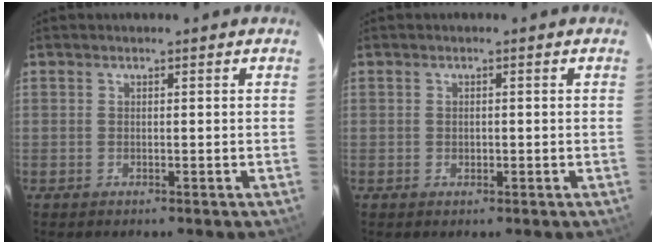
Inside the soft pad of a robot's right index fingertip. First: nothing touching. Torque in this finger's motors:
{"motor_torque": [-0.09, -0.01, -0.02, 0.00]}